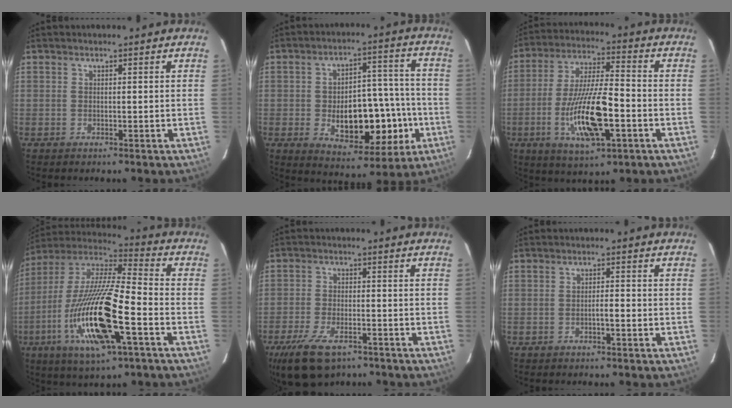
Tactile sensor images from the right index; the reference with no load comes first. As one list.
[{"total": 15.2, "force": [-3.5, 7.5, 12.7], "torque": [-0.179, 0.024, -0.036]}, {"total": 14.6, "force": [-4.4, 3.1, 13.6], "torque": [-0.263, -0.008, -0.075]}, {"total": 21.8, "force": [-7.3, 3.7, 20.2], "torque": [-0.428, -0.026, -0.134]}, {"total": 9.9, "force": [-6.7, 4.0, 6.0], "torque": [-0.118, -0.013, -0.112]}, {"total": 1.8, "force": [-0.7, 0.3, 1.6], "torque": [-0.025, 0.002, -0.014]}]